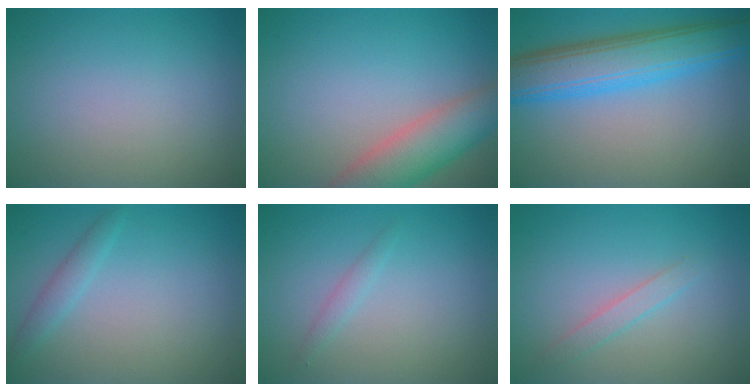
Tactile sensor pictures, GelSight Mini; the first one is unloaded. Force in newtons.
{"total": 6.1, "press": 6.1, "slide": 0.5}
{"total": 7.8, "press": 7.8, "slide": 0.1}
{"total": 1.5, "press": 1.5, "slide": 0.1}
{"total": 0.9, "press": 0.9, "slide": 0.1}
{"total": 1.5, "press": 1.5, "slide": 0.1}